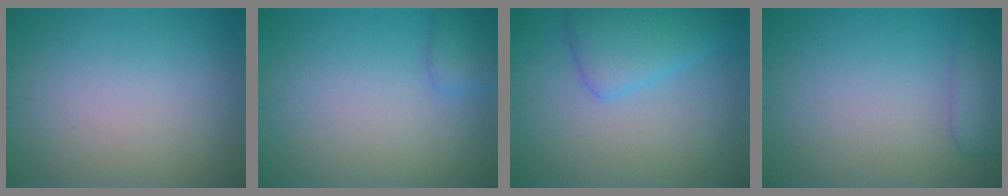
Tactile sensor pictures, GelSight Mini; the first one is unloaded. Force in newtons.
{"total": 1.7, "press": 1.7, "slide": 0.1}
{"total": 4.0, "press": 4.0, "slide": 0.1}
{"total": 2.8, "press": 2.8, "slide": 0.1}